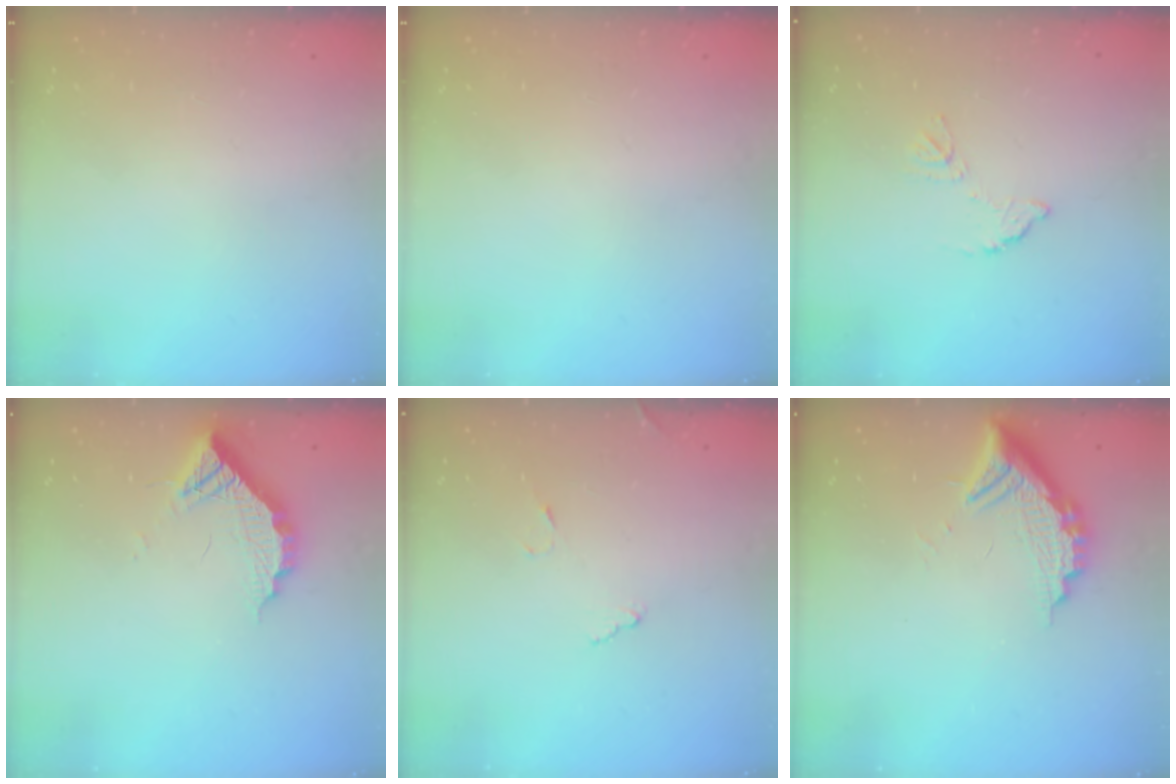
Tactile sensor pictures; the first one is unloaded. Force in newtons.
{"total": 0.0}
{"total": 6.9, "press": 6.8, "slide": 0.3}
{"total": 10.6, "press": 10.5, "slide": 0.8}
{"total": 8.1, "press": 8.1, "slide": 0.6}
{"total": 12.1, "press": 12.1, "slide": 0.6}